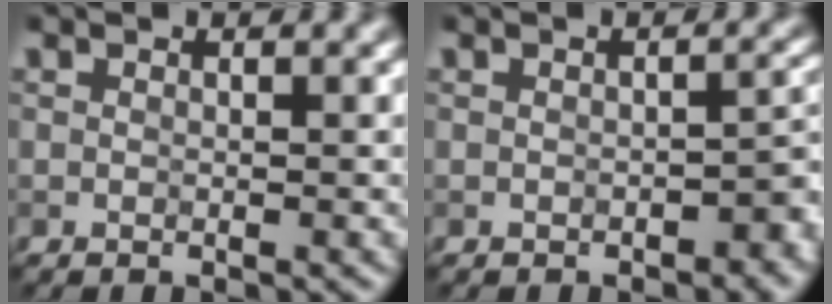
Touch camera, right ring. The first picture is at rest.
{"total": 3.1, "force": [-1.3, 1.7, 2.2], "torque": [-0.022, 0.003, -0.020]}